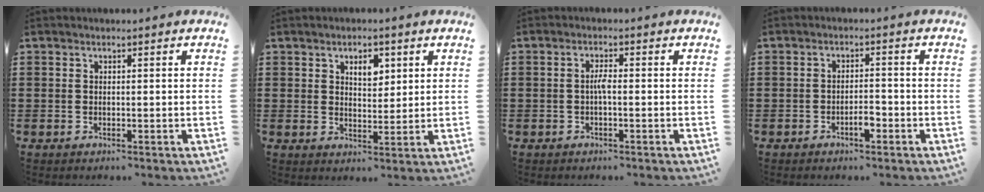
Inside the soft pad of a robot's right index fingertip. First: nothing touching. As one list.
[{"total": 3.8, "force": [2.0, 2.2, 2.4], "torque": [-0.040, 0.004, 0.031]}, {"total": 1.9, "force": [-0.4, 0.4, 1.8], "torque": [-0.037, 0.003, -0.008]}, {"total": 3.0, "force": [-1.6, 1.1, 2.3], "torque": [-0.042, 0.005, -0.030]}]